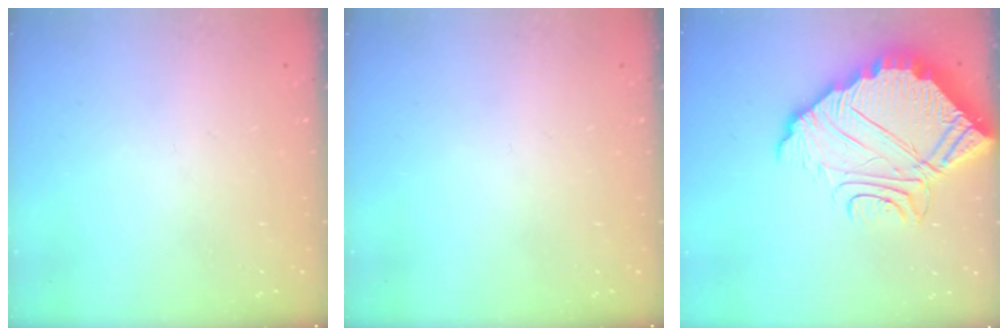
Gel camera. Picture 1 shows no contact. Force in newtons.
{"total": 0.0}
{"total": 14.5, "press": 14.5, "slide": 1.0}